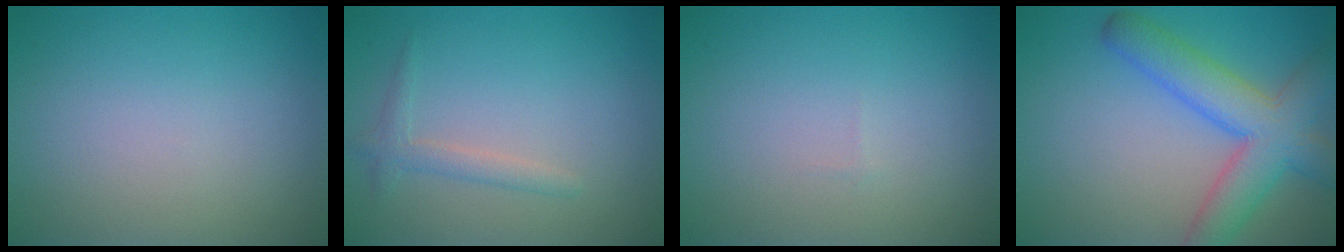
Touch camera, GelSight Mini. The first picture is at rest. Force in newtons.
{"total": 1.6, "press": 1.6, "slide": 0.1}
{"total": 0.0}
{"total": 7.1, "press": 7.1, "slide": 0.3}